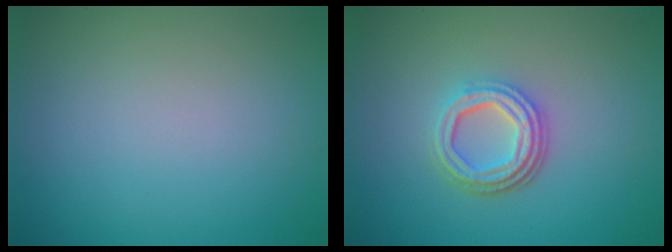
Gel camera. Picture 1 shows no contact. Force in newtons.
{"total": 4.2, "press": 3.1, "slide": 2.7}